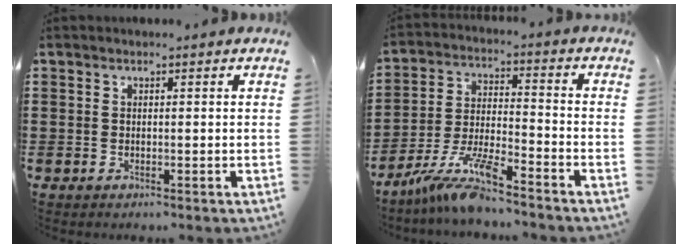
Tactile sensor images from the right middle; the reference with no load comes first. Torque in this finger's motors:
{"motor_torque": [2.14, 0.00, 0.42, 0.19]}